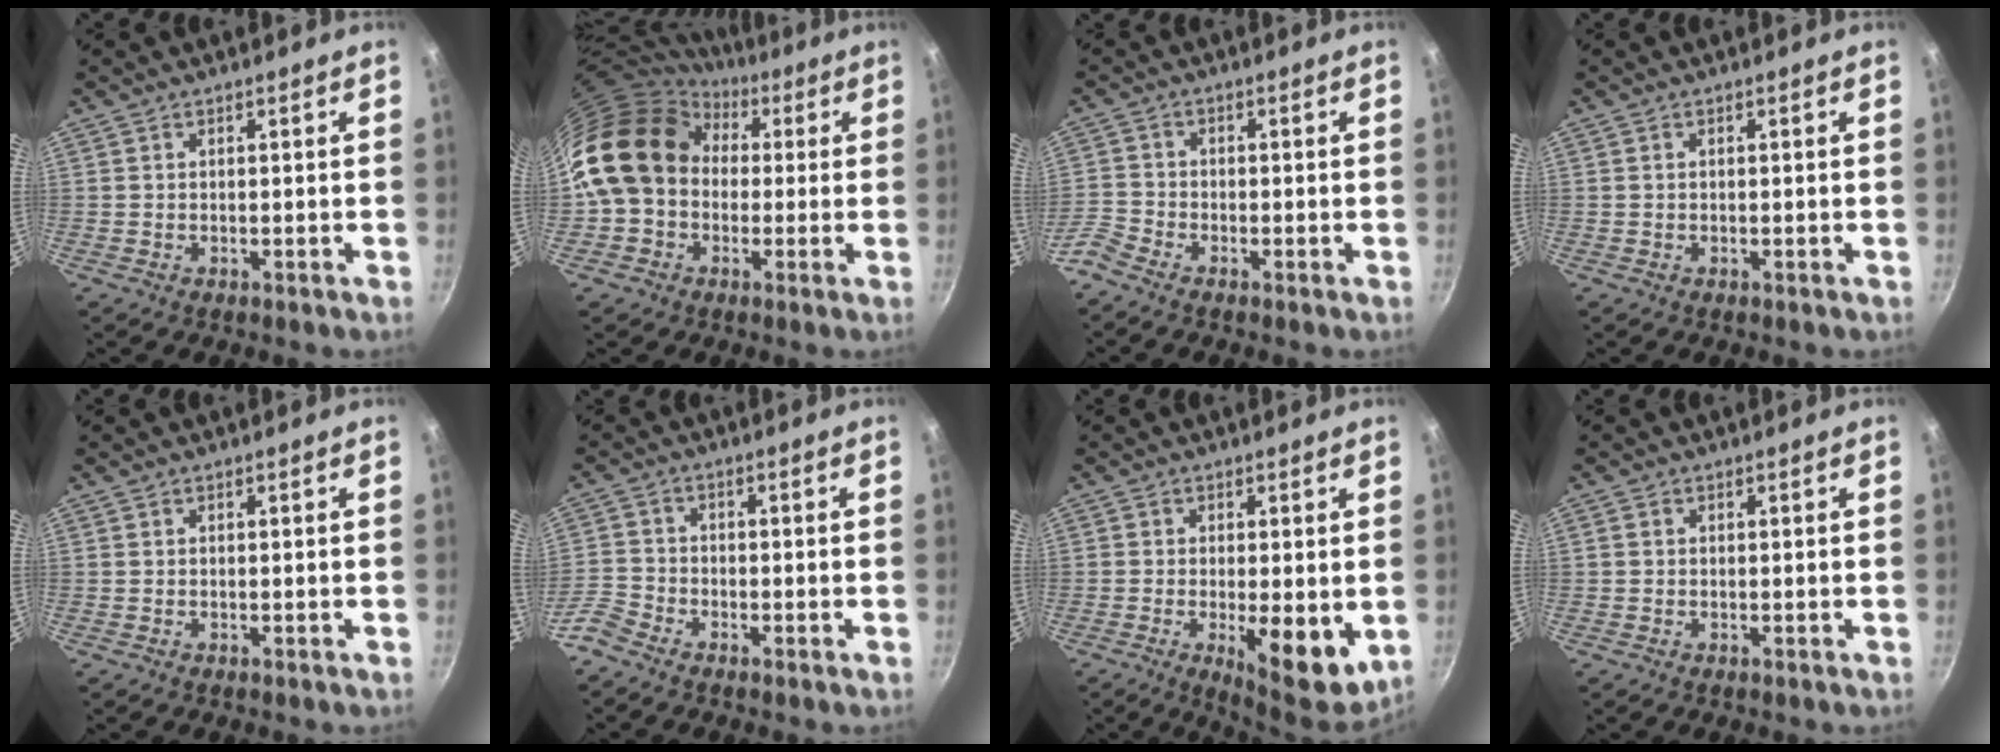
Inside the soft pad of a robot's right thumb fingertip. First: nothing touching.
{"total": 16.4, "force": [2.2, 13.3, 9.3], "torque": [-0.141, 0.037, 0.025]}
{"total": 3.8, "force": [-3.2, 1.6, 1.3], "torque": [-0.034, 0.019, -0.080]}
{"total": 0.0}
{"total": 0.0}
{"total": 4.6, "force": [-3.8, 2.3, 1.3], "torque": [-0.027, 0.027, -0.090]}
{"total": 10.6, "force": [-2.0, 3.7, 9.7], "torque": [-0.122, -0.009, -0.016]}
{"total": 0.5, "force": [0.0, 0.5, 0.2], "torque": [-0.002, 0.002, -0.001]}